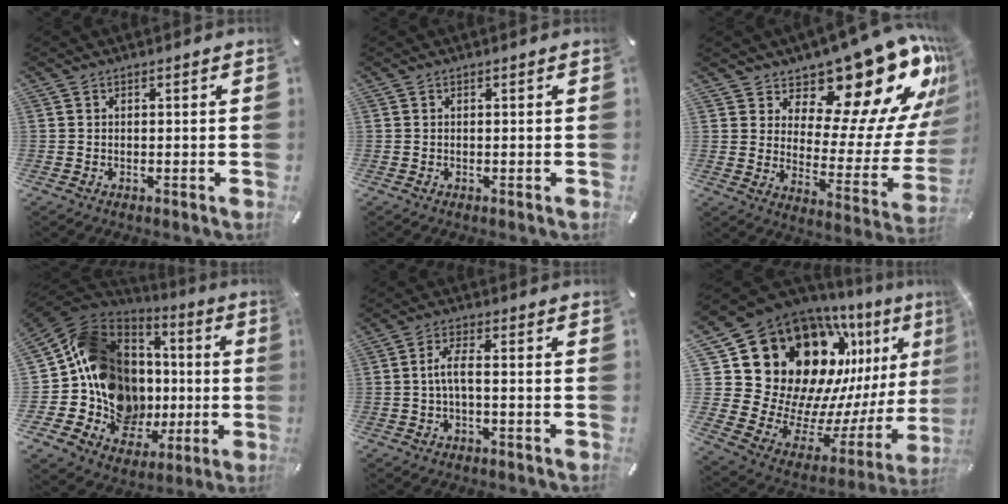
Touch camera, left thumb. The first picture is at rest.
{"total": 0.0}
{"total": 16.9, "force": [12.8, 7.7, 7.8], "torque": [-0.089, -0.129, 0.209]}
{"total": 17.2, "force": [-0.3, 15.0, 8.6], "torque": [-0.196, -0.023, 0.015]}
{"total": 4.8, "force": [-0.5, 1.5, 4.6], "torque": [-0.097, 0.001, -0.014]}
{"total": 24.8, "force": [11.1, 18.3, 12.6], "torque": [-0.174, -0.159, 0.255]}